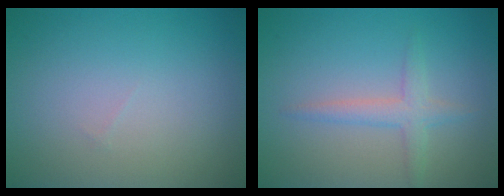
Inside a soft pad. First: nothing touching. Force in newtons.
{"total": 2.2, "press": 2.2, "slide": 0.1}